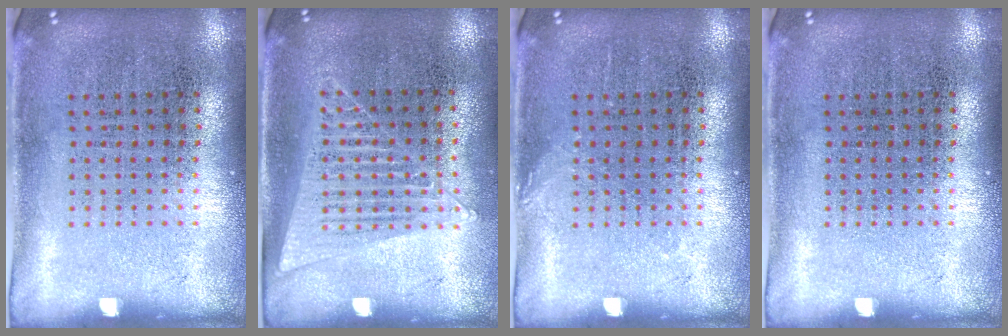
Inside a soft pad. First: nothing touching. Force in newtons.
{"total": 1.3, "press": 1.2, "slide": 0.5}
{"total": 0.6, "press": 0.5, "slide": 0.1}
{"total": 0.0}